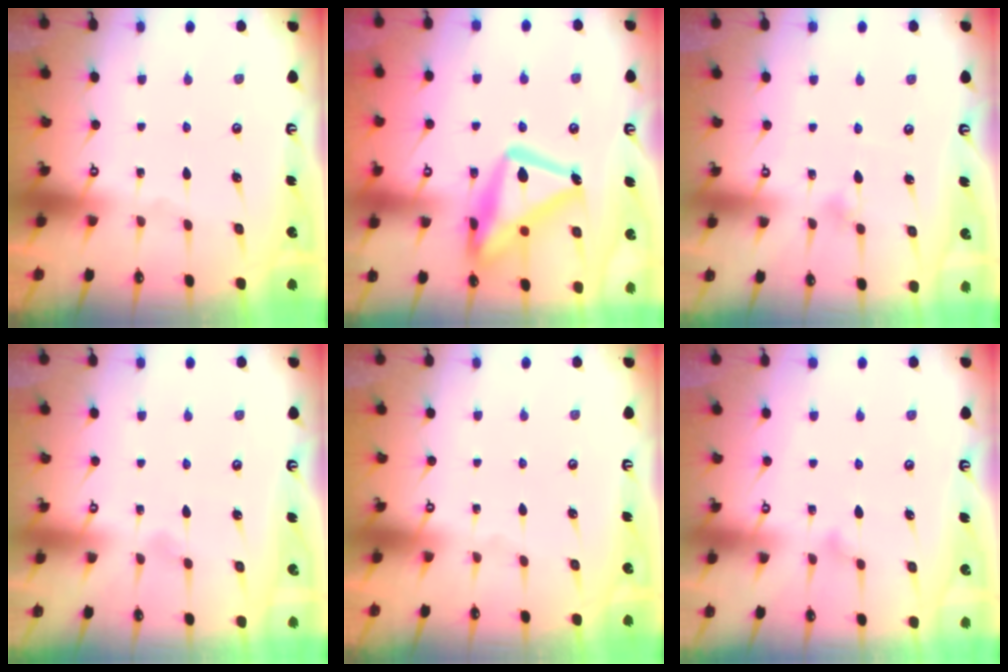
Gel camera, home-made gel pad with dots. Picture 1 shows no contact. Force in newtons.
{"total": 20.5, "press": 20.4, "slide": 1.5}
{"total": 4.2, "press": 4.2, "slide": 0.6}
{"total": 4.6, "press": 4.6, "slide": 0.2}
{"total": 0.0}
{"total": 9.0, "press": 9.0, "slide": 0.5}